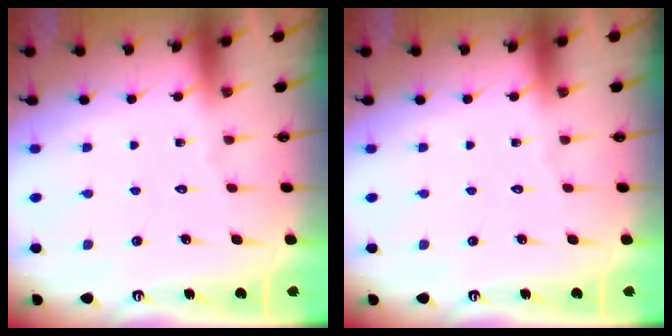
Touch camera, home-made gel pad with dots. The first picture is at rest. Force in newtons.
{"total": 0.0}